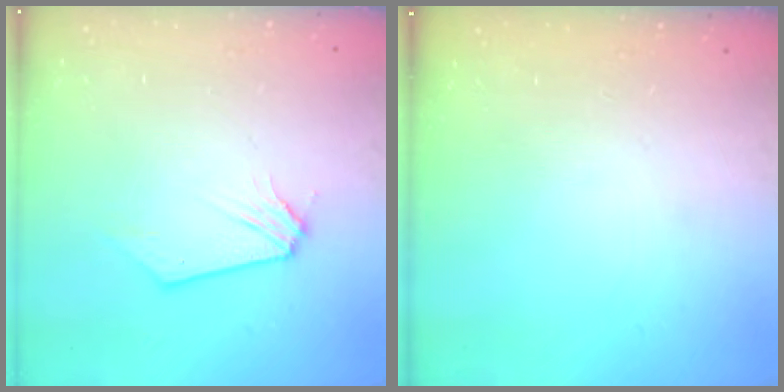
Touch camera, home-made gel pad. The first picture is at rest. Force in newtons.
{"total": 0.0}